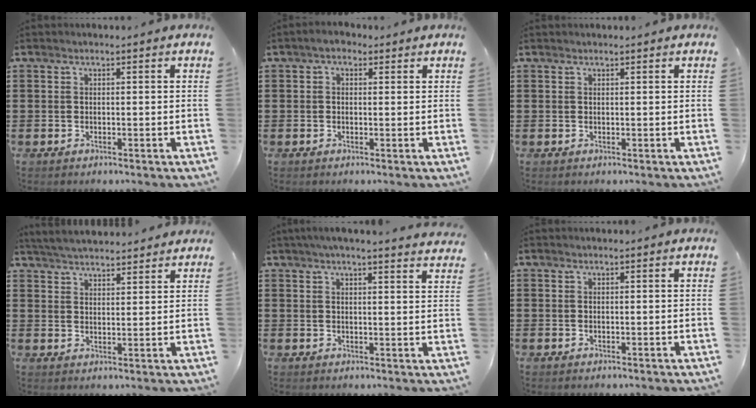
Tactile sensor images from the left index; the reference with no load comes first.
{"total": 1.5, "force": [0.6, 1.1, 0.9], "torque": [-0.021, 0.007, 0.010]}
{"total": 0.0}
{"total": 4.2, "force": [4.2, -0.1, 0.5], "torque": [-0.024, -0.014, 0.077]}
{"total": 3.7, "force": [3.4, -0.6, 1.3], "torque": [-0.036, -0.009, 0.059]}
{"total": 0.0}